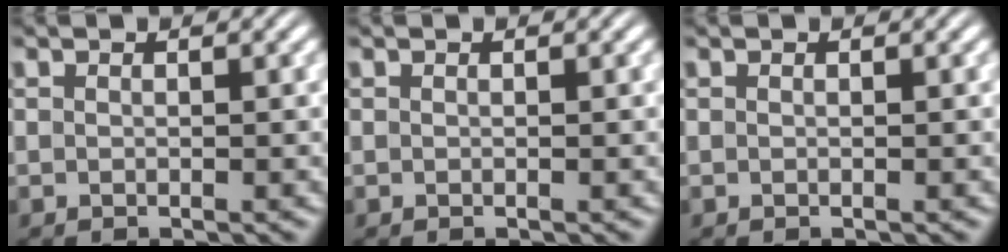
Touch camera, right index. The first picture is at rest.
{"total": 0.0}
{"total": 0.0}